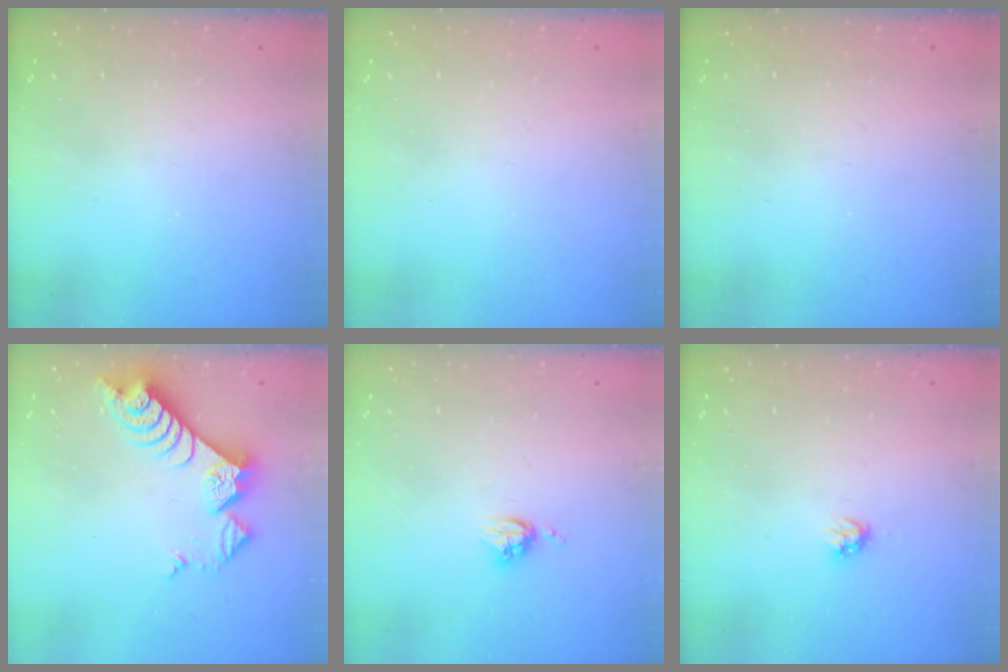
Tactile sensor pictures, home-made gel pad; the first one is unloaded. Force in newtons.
{"total": 0.0}
{"total": 0.0}
{"total": 9.9, "press": 9.8, "slide": 1.2}
{"total": 3.7, "press": 3.7, "slide": 0.5}
{"total": 2.4, "press": 2.4, "slide": 0.3}